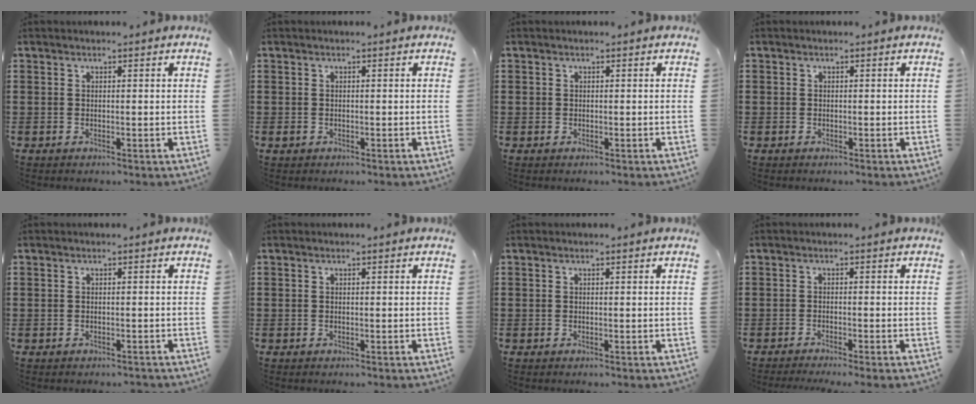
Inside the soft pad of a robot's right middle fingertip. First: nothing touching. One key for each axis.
{"total": 0.6, "fx": -0.3, "fy": 0.5, "fz": 0.0, "tx": -0.002, "ty": 0.001, "tz": -0.008}
{"total": 0.6, "fx": 0.1, "fy": 0.6, "fz": 0.1, "tx": -0.002, "ty": 0.004, "tz": 0.000}
{"total": 0.9, "fx": -0.3, "fy": 0.8, "fz": -0.1, "tx": 0.001, "ty": 0.003, "tz": -0.006}
{"total": 0.6, "fx": -0.6, "fy": 0.2, "fz": -0.1, "tx": -0.001, "ty": -0.002, "tz": -0.011}
{"total": 0.0}
{"total": 0.0}
{"total": 1.1, "fx": -1.0, "fy": -0.1, "fz": 0.3, "tx": -0.005, "ty": -0.002, "tz": -0.020}